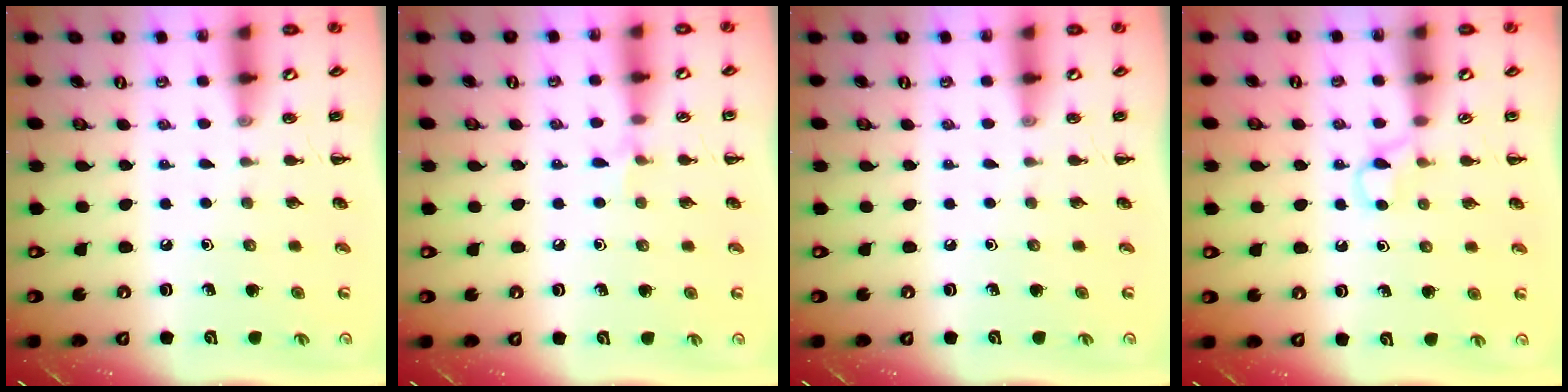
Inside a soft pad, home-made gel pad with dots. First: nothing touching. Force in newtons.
{"total": 4.3, "press": 4.2, "slide": 1.2}
{"total": 0.0}
{"total": 2.8, "press": 2.6, "slide": 1.0}